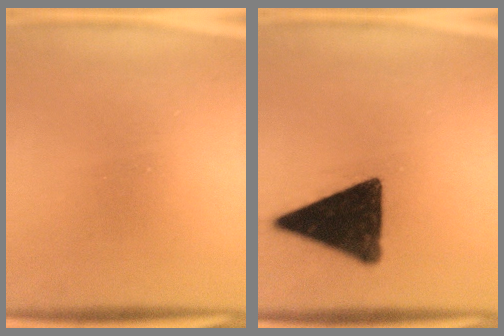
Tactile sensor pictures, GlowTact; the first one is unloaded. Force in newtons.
{"total": 15.2}